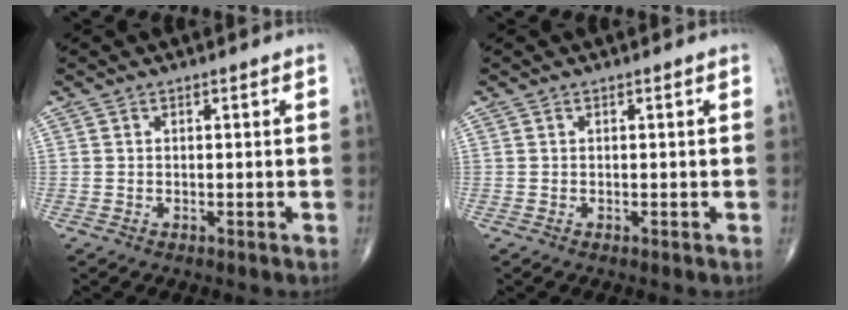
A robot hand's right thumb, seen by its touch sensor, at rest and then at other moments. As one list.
[{"total": 0.0}]